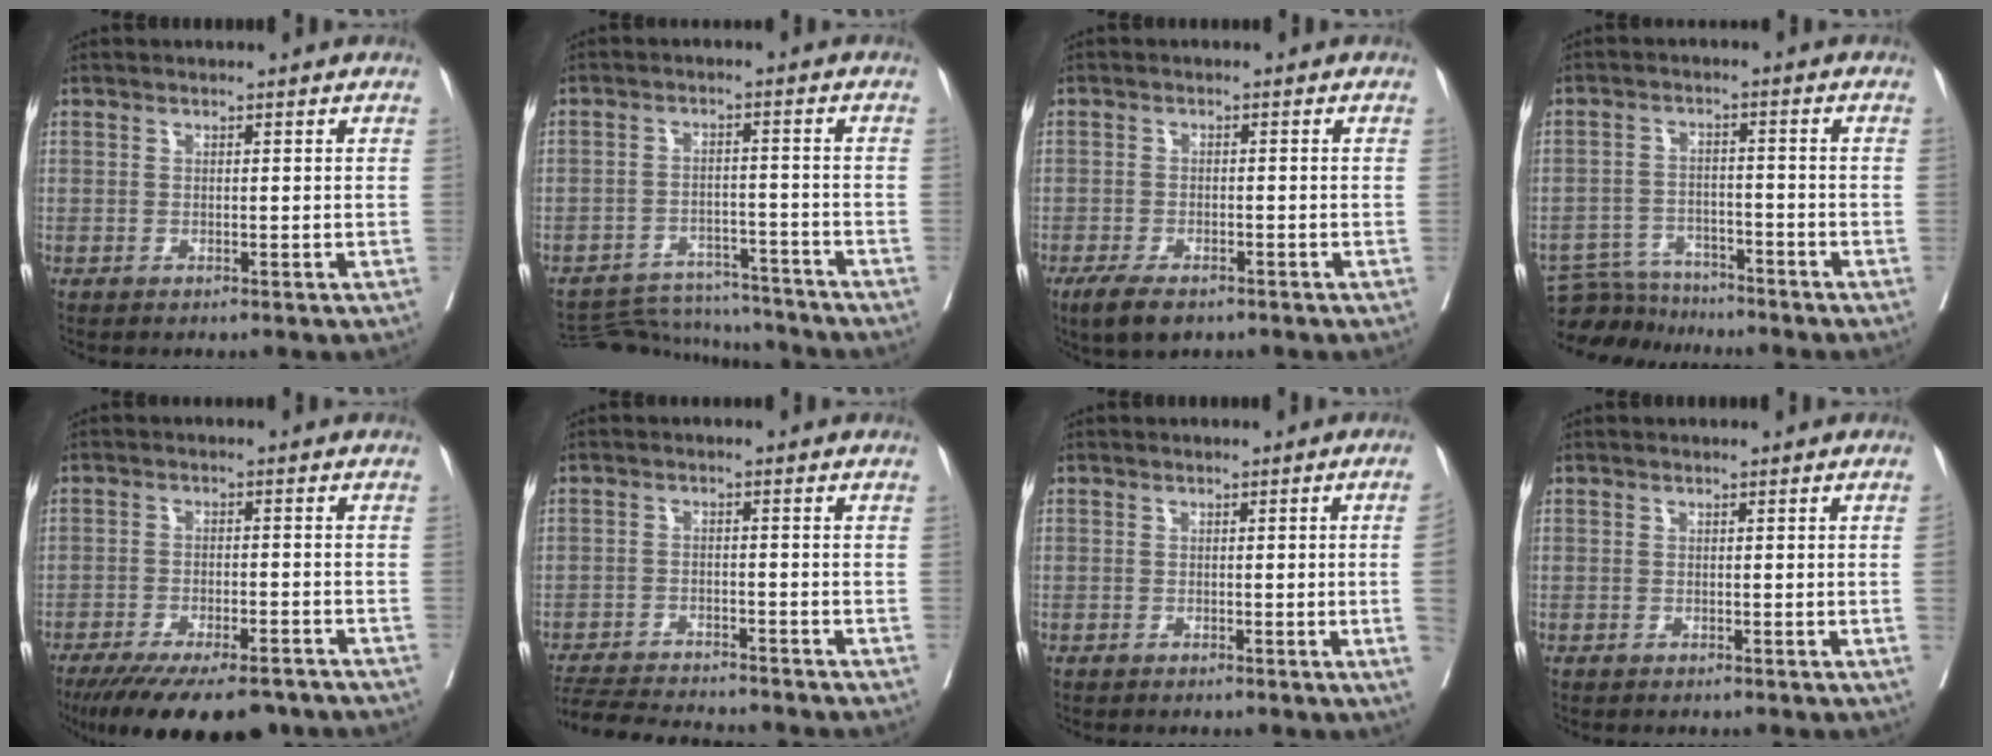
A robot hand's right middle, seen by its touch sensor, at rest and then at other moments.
{"total": 11.4, "force": [-11.3, 1.6, 0.5], "torque": [-0.008, 0.009, -0.167]}
{"total": 5.5, "force": [-3.9, 2.0, 3.3], "torque": [-0.057, -0.009, -0.063]}
{"total": 7.0, "force": [-6.8, 1.4, -0.4], "torque": [0.003, 0.002, -0.122]}
{"total": 16.9, "force": [-13.7, 4.5, 8.9], "torque": [-0.145, -0.023, -0.195]}
{"total": 11.2, "force": [-10.7, 0.9, 3.4], "torque": [-0.057, -0.006, -0.166]}
{"total": 3.6, "force": [-0.6, -1.4, 3.3], "torque": [-0.039, -0.006, -0.008]}
{"total": 0.9, "force": [-0.1, -0.4, 0.8], "torque": [-0.003, 0.003, -0.002]}